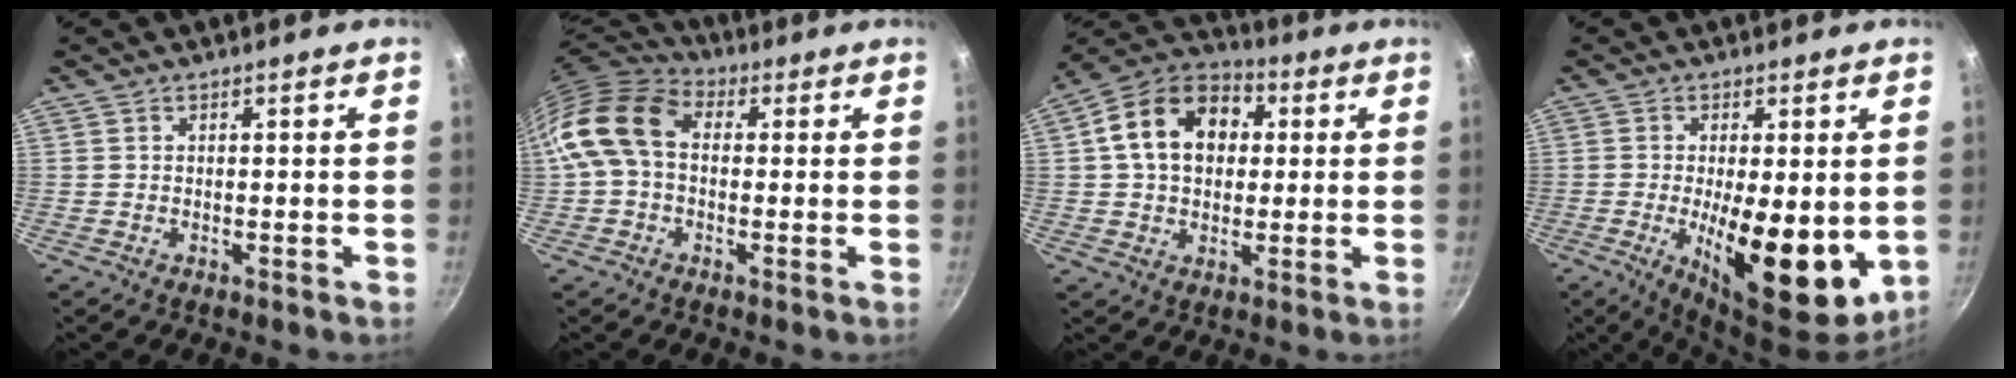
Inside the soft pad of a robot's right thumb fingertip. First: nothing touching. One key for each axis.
{"total": 13.0, "fx": 1.0, "fy": 9.2, "fz": 9.1, "tx": -0.157, "ty": 0.031, "tz": -0.002}
{"total": 15.5, "fx": 2.9, "fy": 11.5, "fz": 10.0, "tx": -0.140, "ty": 0.028, "tz": 0.030}
{"total": 14.4, "fx": -1.8, "fy": 5.2, "fz": 13.4, "tx": -0.192, "ty": -0.013, "tz": -0.020}